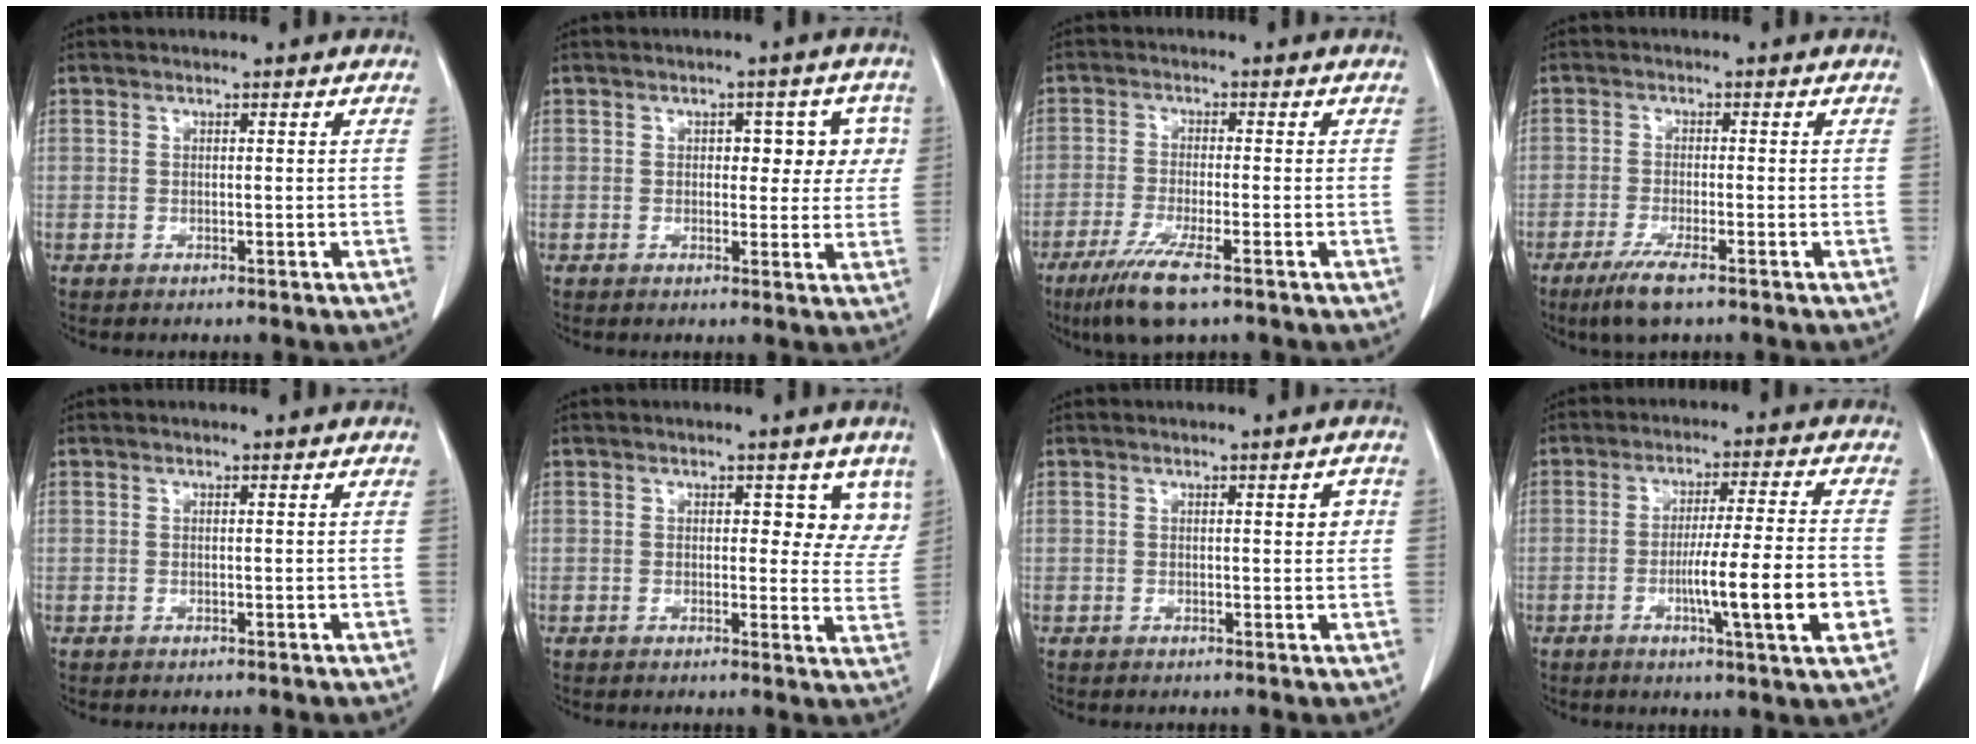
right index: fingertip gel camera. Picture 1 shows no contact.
{"total": 5.8, "force": [1.3, 3.4, 4.5], "torque": [-0.035, 0.020, 0.014]}
{"total": 7.3, "force": [-4.5, 0.6, 5.7], "torque": [-0.109, -0.019, -0.078]}
{"total": 4.9, "force": [-3.2, 0.4, 3.7], "torque": [-0.074, -0.013, -0.056]}
{"total": 0.0}
{"total": 5.7, "force": [3.3, 3.4, 3.2], "torque": [-0.013, -0.010, 0.024]}
{"total": 2.0, "force": [0.5, 0.7, 1.8], "torque": [-0.019, 0.002, 0.006]}
{"total": 12.5, "force": [-3.5, -0.5, 12.0], "torque": [-0.191, -0.012, -0.060]}